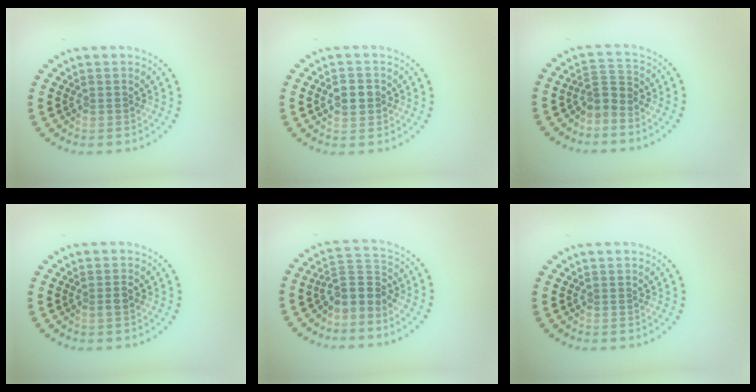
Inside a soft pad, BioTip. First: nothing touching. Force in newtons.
{"total": 2.5, "press": 2.5, "slide": 0.2}
{"total": 2.3, "press": 1.5, "slide": 1.7}
{"total": 0.9, "press": 0.9, "slide": 0.3}
{"total": 3.0, "press": 2.3, "slide": 1.9}
{"total": 0.0}